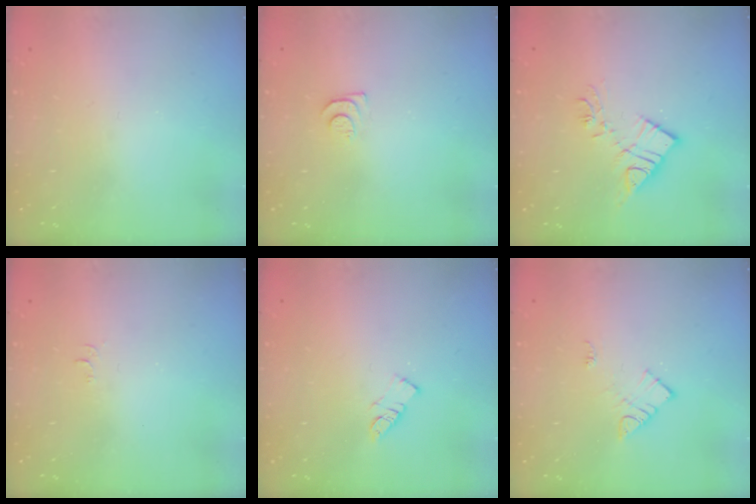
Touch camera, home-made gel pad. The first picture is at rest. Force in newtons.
{"total": 5.5, "press": 5.5, "slide": 0.5}
{"total": 10.8, "press": 10.8, "slide": 0.5}
{"total": 3.9, "press": 3.8, "slide": 0.3}
{"total": 6.1, "press": 6.1, "slide": 0.1}
{"total": 7.6, "press": 7.6, "slide": 0.3}